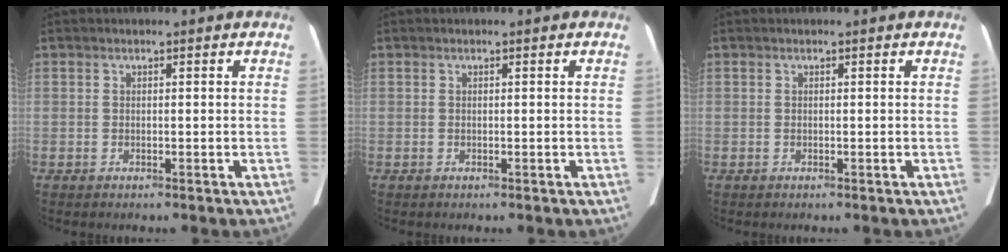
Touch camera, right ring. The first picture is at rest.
{"total": 0.0}
{"total": 0.0}